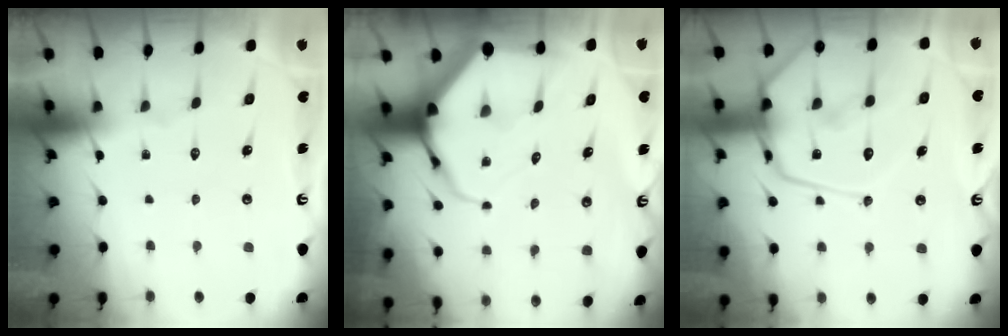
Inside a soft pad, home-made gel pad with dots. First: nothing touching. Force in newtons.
{"total": 9.0, "press": 9.0, "slide": 1.0}
{"total": 19.1, "press": 19.0, "slide": 1.7}